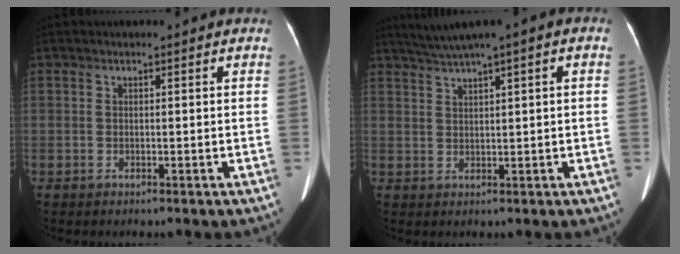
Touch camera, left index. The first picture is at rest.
{"total": 5.6, "force": [3.2, 0.2, 4.6], "torque": [-0.087, 0.030, 0.059]}